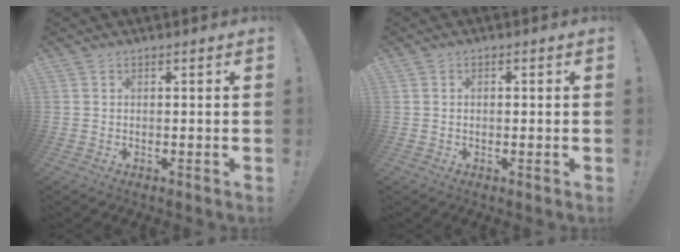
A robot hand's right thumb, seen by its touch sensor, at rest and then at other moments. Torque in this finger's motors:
{"motor_torque": [-0.02, -0.16, -0.15, 0.06, 0.06]}